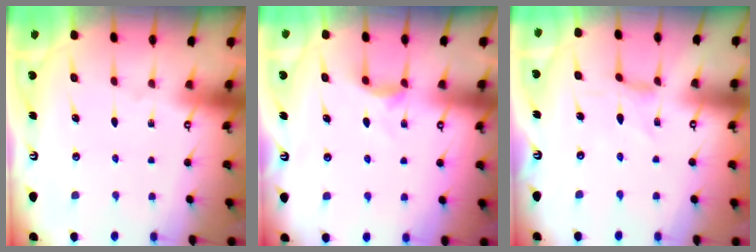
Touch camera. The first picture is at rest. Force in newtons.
{"total": 5.6, "press": 5.5, "slide": 0.7}
{"total": 0.0}